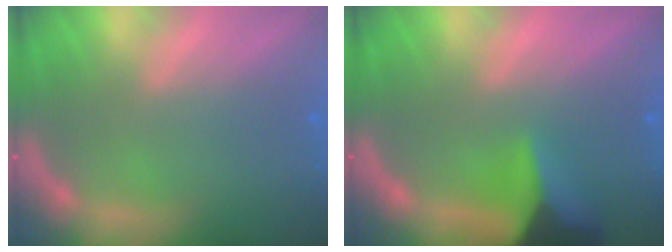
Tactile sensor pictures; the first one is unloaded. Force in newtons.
{"total": 7.0}